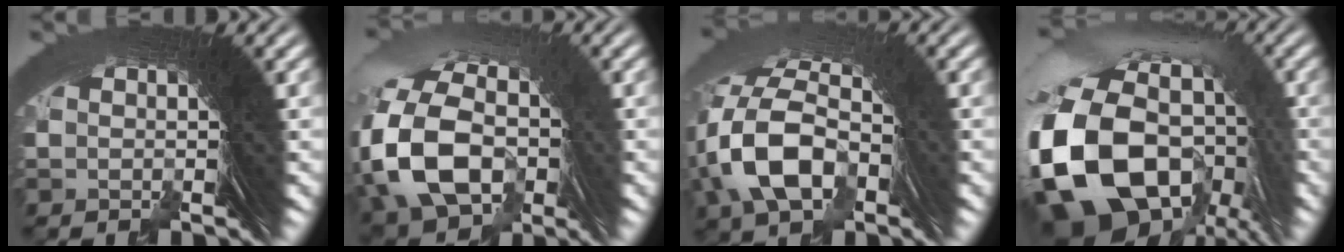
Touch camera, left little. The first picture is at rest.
{"total": 10.9, "force": [0.1, 7.9, 7.4], "torque": [-0.175, -0.023, 0.009]}
{"total": 8.8, "force": [1.1, 6.3, 6.0], "torque": [-0.144, 0.009, 0.015]}
{"total": 19.1, "force": [-1.9, 13.9, 13.0], "torque": [-0.273, -0.049, -0.017]}